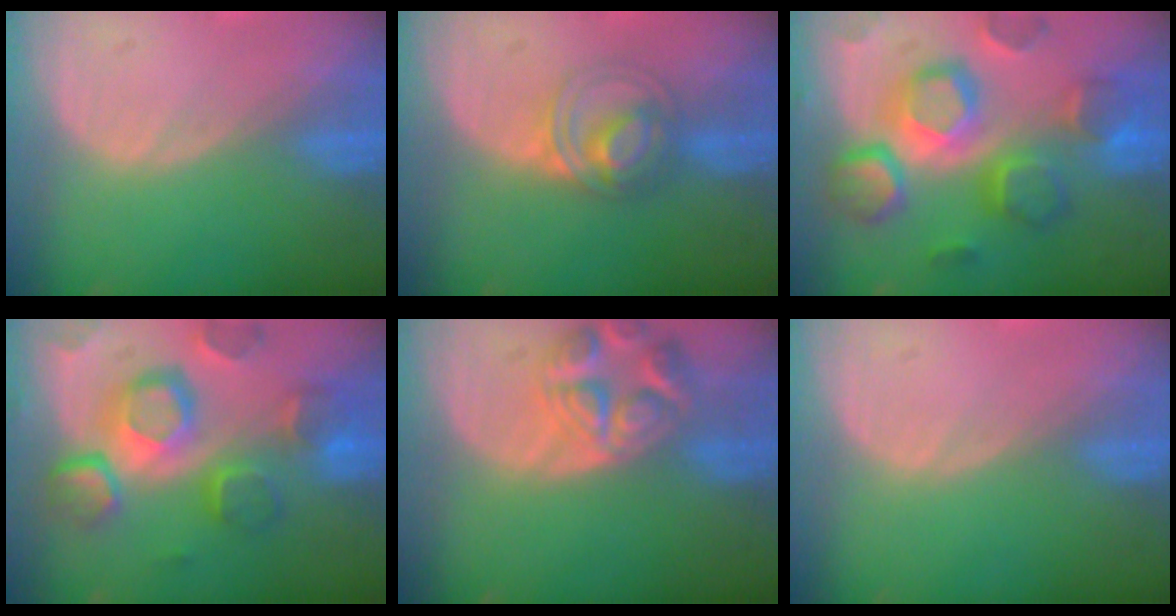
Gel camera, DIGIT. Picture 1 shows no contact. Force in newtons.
{"total": 5.9, "press": 5.4, "slide": 2.4}
{"total": 12.3, "press": 12.3, "slide": 1.0}
{"total": 12.5, "press": 10.8, "slide": 6.2}
{"total": 7.8, "press": 6.9, "slide": 3.6}
{"total": 0.0}